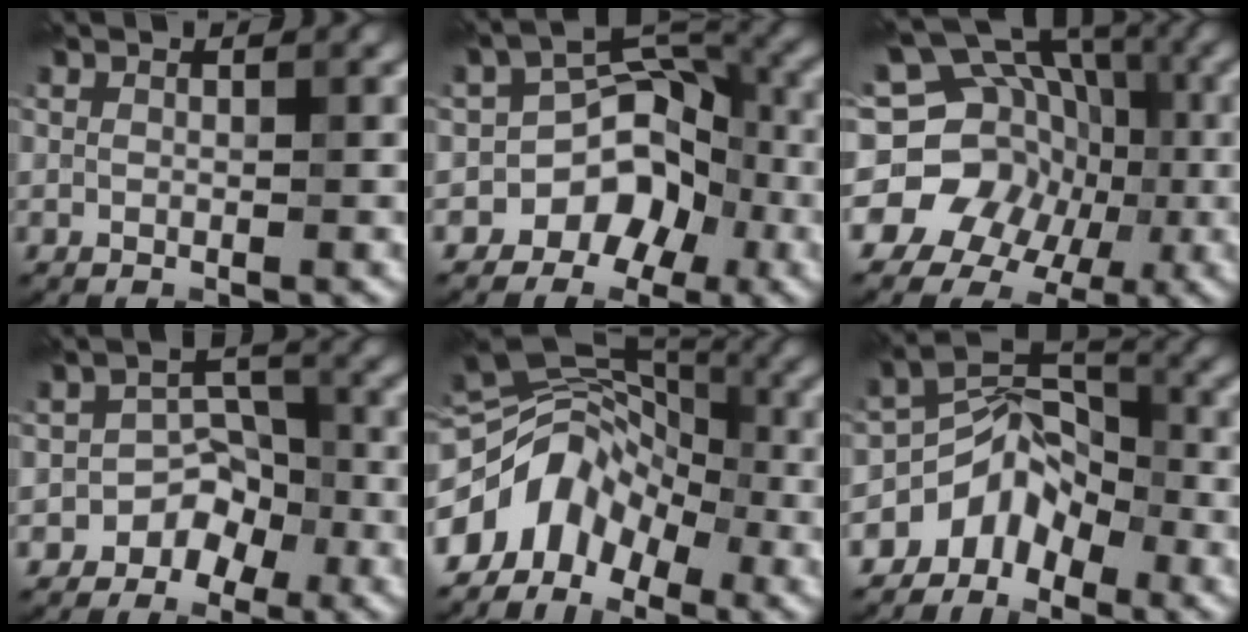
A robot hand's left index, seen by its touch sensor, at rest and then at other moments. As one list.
[{"total": 5.3, "force": [-2.4, 4.0, 2.5], "torque": [-0.015, 0.016, -0.039]}, {"total": 13.9, "force": [-2.4, 12.5, 5.6], "torque": [-0.103, 0.020, -0.059]}, {"total": 3.3, "force": [-2.0, 2.5, 0.9], "torque": [0.016, 0.022, -0.040]}, {"total": 7.4, "force": [-3.5, 5.3, 3.8], "torque": [-0.057, 0.013, -0.078]}, {"total": 4.6, "force": [-2.9, 2.9, 2.0], "torque": [-0.018, 0.012, -0.065]}]